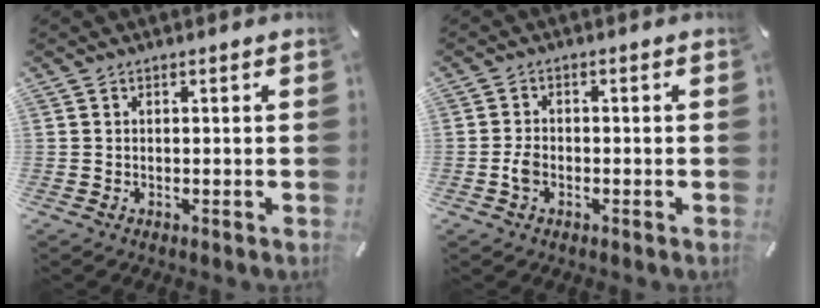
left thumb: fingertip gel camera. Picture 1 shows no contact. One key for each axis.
{"total": 2.6, "fx": -1.0, "fy": 1.7, "fz": 1.7, "tx": -0.044, "ty": 0.001, "tz": -0.022}